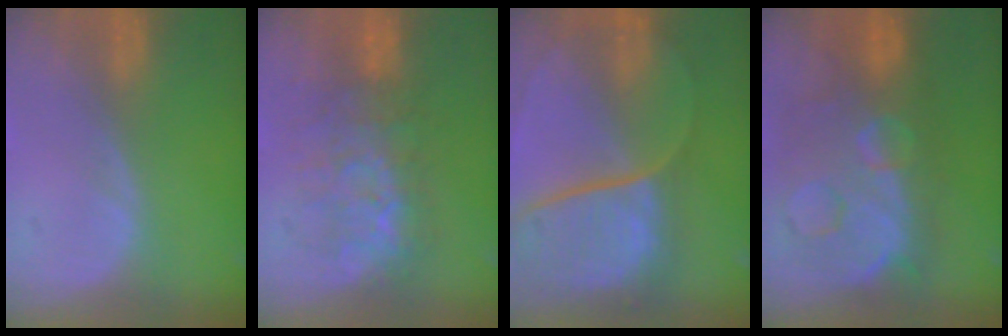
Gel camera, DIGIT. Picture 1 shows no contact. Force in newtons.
{"total": 7.9, "press": 7.7, "slide": 1.9}
{"total": 11.2, "press": 9.3, "slide": 6.3}
{"total": 12.1, "press": 12.0, "slide": 1.4}